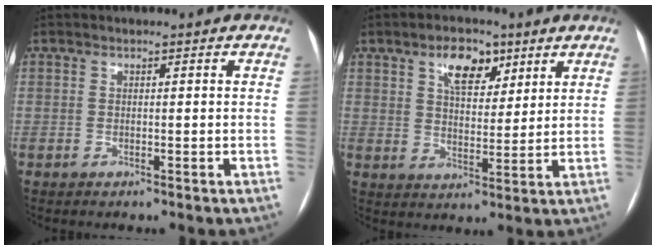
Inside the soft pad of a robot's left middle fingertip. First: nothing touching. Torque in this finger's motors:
{"motor_torque": [0.33, -0.14, 0.14, 0.03]}